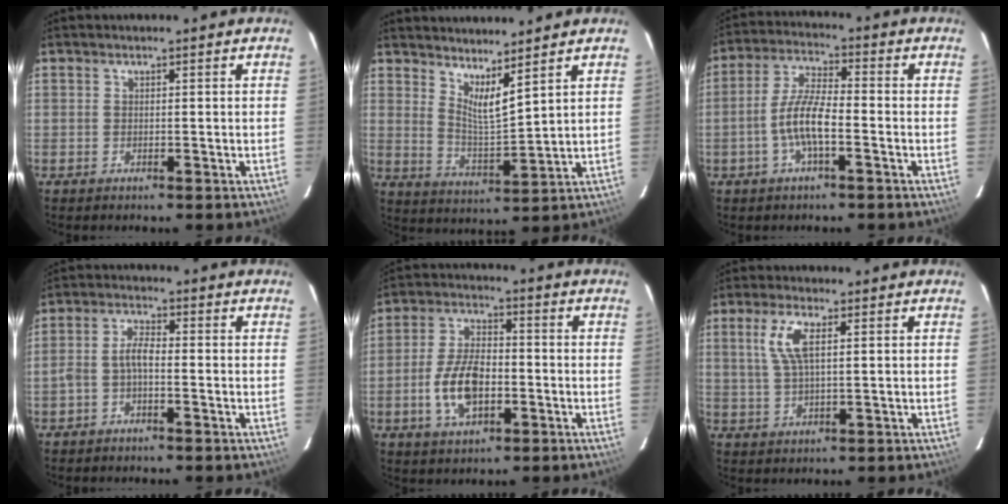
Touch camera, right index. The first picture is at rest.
{"total": 6.8, "force": [5.3, 0.6, 4.2], "torque": [-0.067, -0.016, 0.093]}
{"total": 7.6, "force": [-2.7, 1.9, 6.9], "torque": [-0.145, 0.008, -0.052]}
{"total": 3.4, "force": [-1.5, 1.2, 2.8], "torque": [-0.068, 0.014, -0.031]}
{"total": 10.5, "force": [-3.0, 5.5, 8.5], "torque": [-0.175, 0.006, -0.049]}
{"total": 6.0, "force": [1.8, 1.9, 5.4], "torque": [-0.114, 0.006, 0.036]}